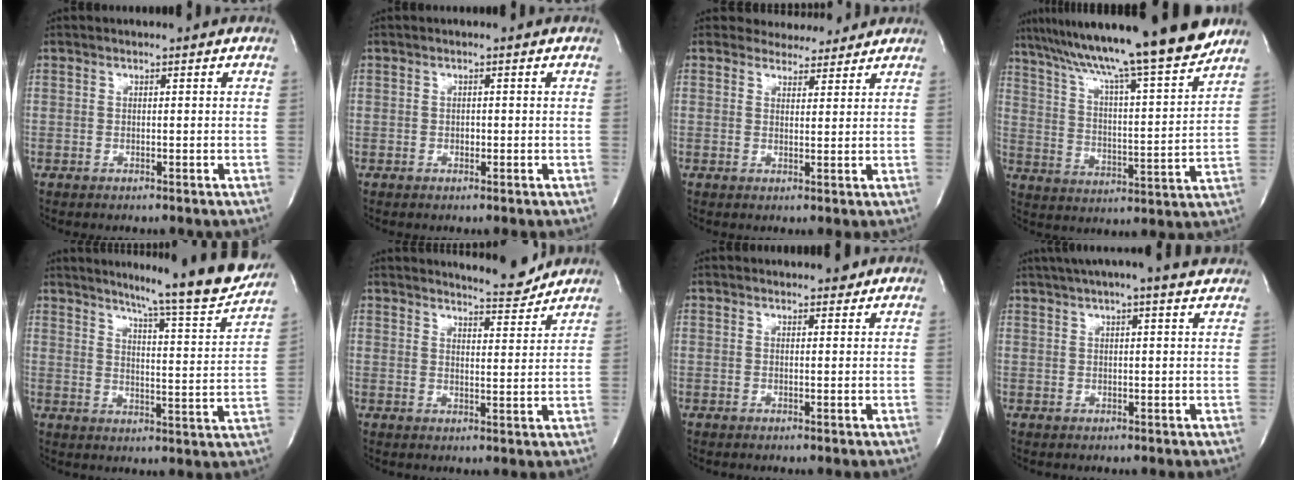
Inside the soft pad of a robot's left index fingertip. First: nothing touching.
{"total": 0.7, "force": [-0.5, 0.4, 0.3], "torque": [-0.002, -0.002, -0.010]}
{"total": 4.0, "force": [3.7, 1.6, 0.0], "torque": [0.003, -0.001, 0.047]}
{"total": 21.9, "force": [18.2, -0.4, 12.1], "torque": [-0.204, -0.011, 0.280]}
{"total": 16.3, "force": [14.6, -0.7, 7.4], "torque": [-0.104, -0.062, 0.180]}
{"total": 5.3, "force": [5.2, 0.1, 0.6], "torque": [-0.017, -0.025, 0.071]}
{"total": 2.1, "force": [1.8, 0.8, 0.7], "torque": [-0.010, -0.003, 0.018]}
{"total": 11.2, "force": [9.6, 0.4, 5.8], "torque": [-0.097, 0.023, 0.116]}